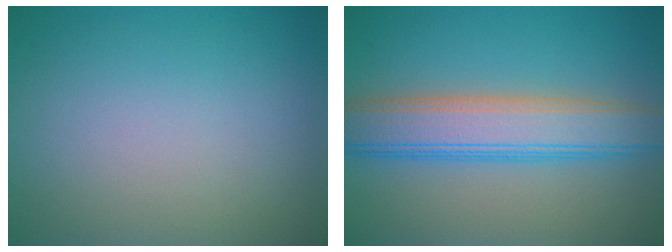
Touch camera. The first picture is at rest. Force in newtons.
{"total": 6.1, "press": 6.1, "slide": 0.4}